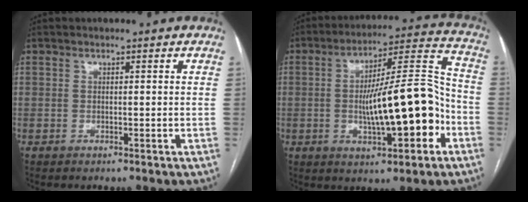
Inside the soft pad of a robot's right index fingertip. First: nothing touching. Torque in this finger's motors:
{"motor_torque": [2.14, 0.00, 1.05, 0.21]}